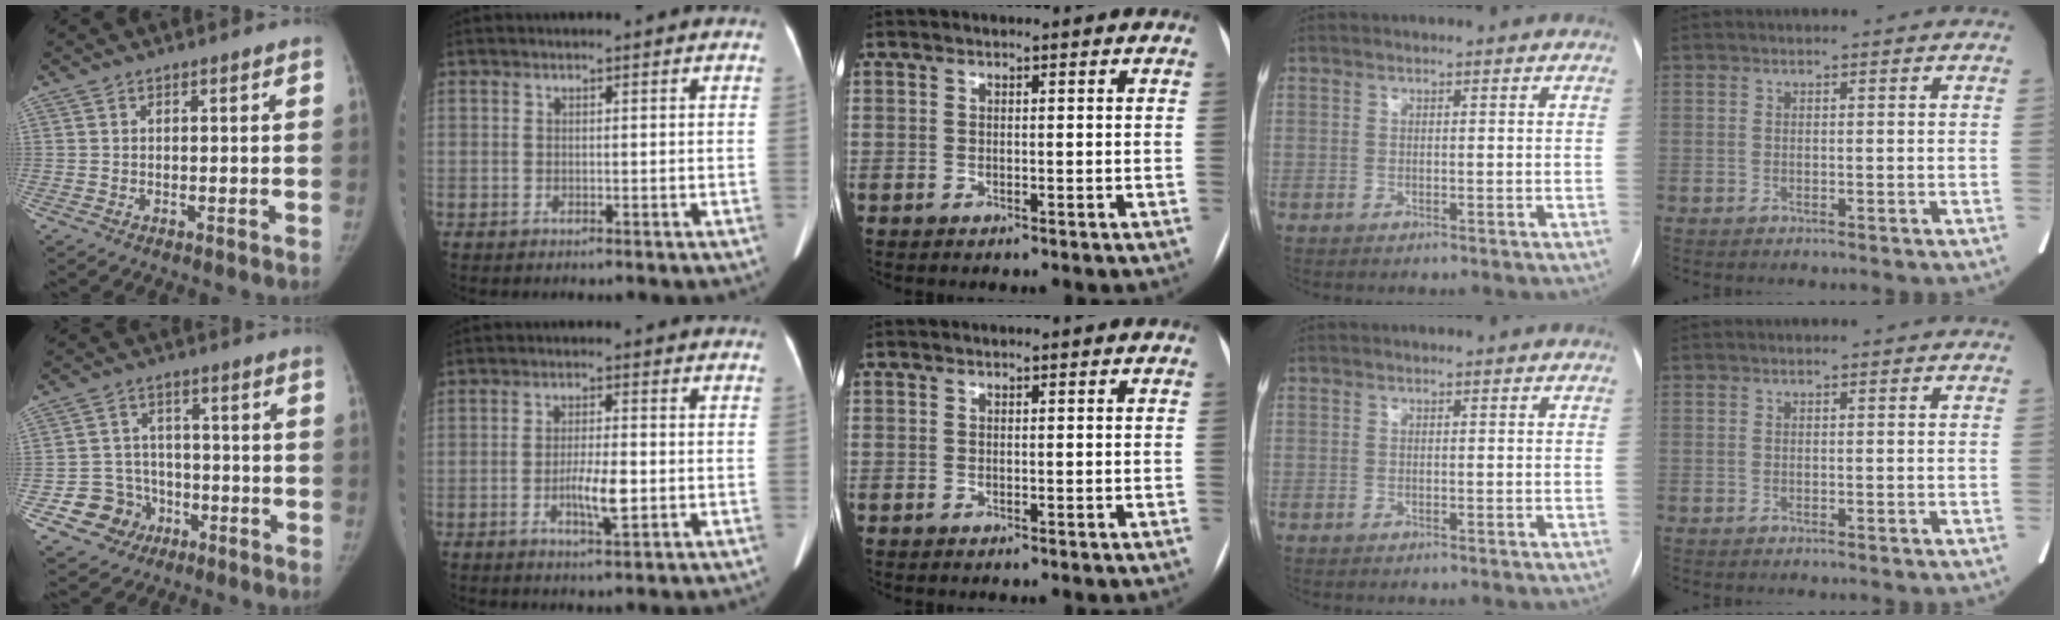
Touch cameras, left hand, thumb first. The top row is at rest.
{"thumb": {"total": 8.5, "force": [-3.6, 7.6, 1.5], "torque": [0.010, 0.027, -0.053]}, "index": {"total": 5.0, "force": [-1.4, 1.0, 4.7], "torque": [-0.086, -0.005, -0.025]}}